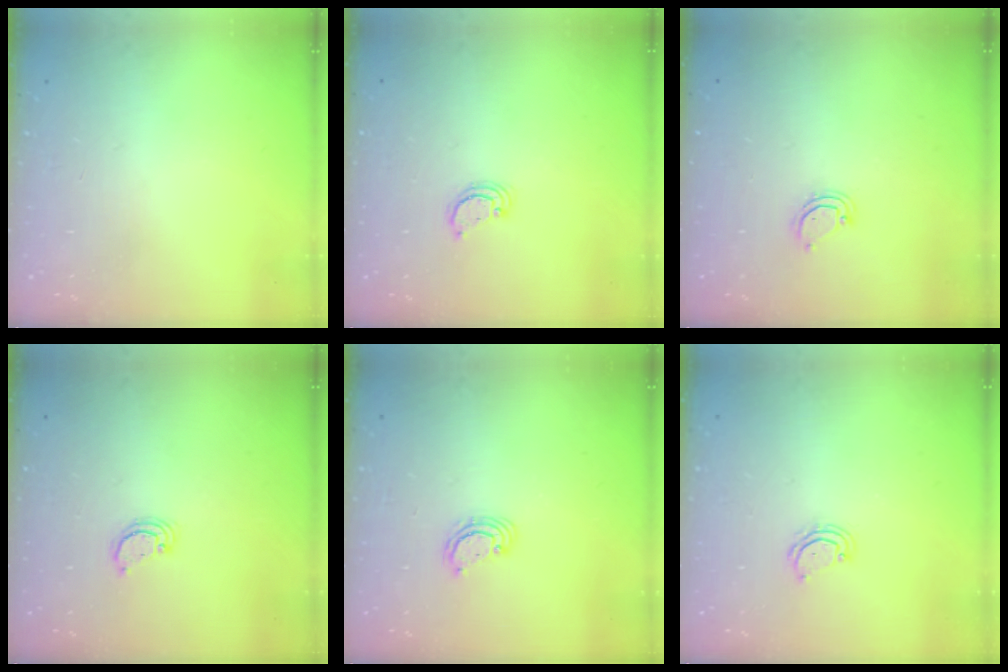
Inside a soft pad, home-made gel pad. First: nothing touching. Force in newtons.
{"total": 2.6, "press": 2.6, "slide": 0.2}
{"total": 3.1, "press": 3.1, "slide": 0.2}
{"total": 2.6, "press": 2.6, "slide": 0.2}
{"total": 2.5, "press": 2.5, "slide": 0.3}
{"total": 4.2, "press": 4.1, "slide": 0.4}